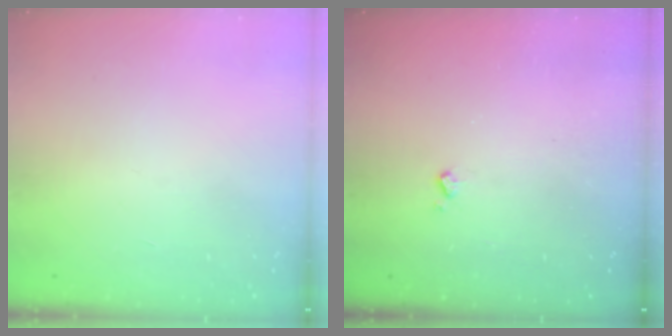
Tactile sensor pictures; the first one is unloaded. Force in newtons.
{"total": 3.8, "press": 3.8, "slide": 0.6}